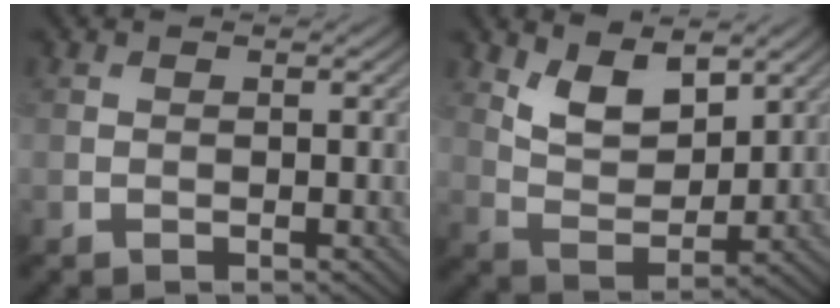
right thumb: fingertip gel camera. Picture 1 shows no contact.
{"total": 6.8, "force": [4.2, 3.2, 4.3], "torque": [-0.090, -0.016, 0.077]}